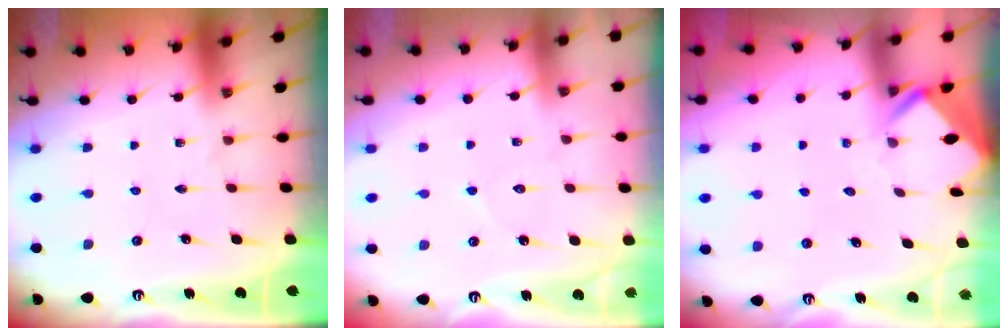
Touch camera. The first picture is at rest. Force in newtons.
{"total": 4.4, "press": 4.4, "slide": 0.5}
{"total": 3.0, "press": 3.0, "slide": 0.3}